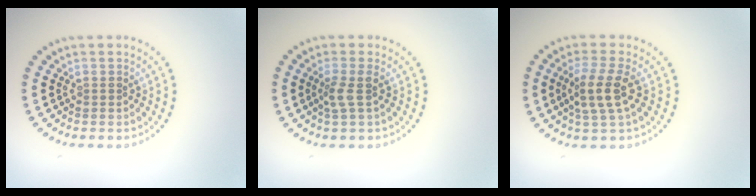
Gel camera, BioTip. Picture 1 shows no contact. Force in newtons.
{"total": 1.7, "press": 1.4, "slide": 1.1}
{"total": 3.4, "press": 3.0, "slide": 1.4}